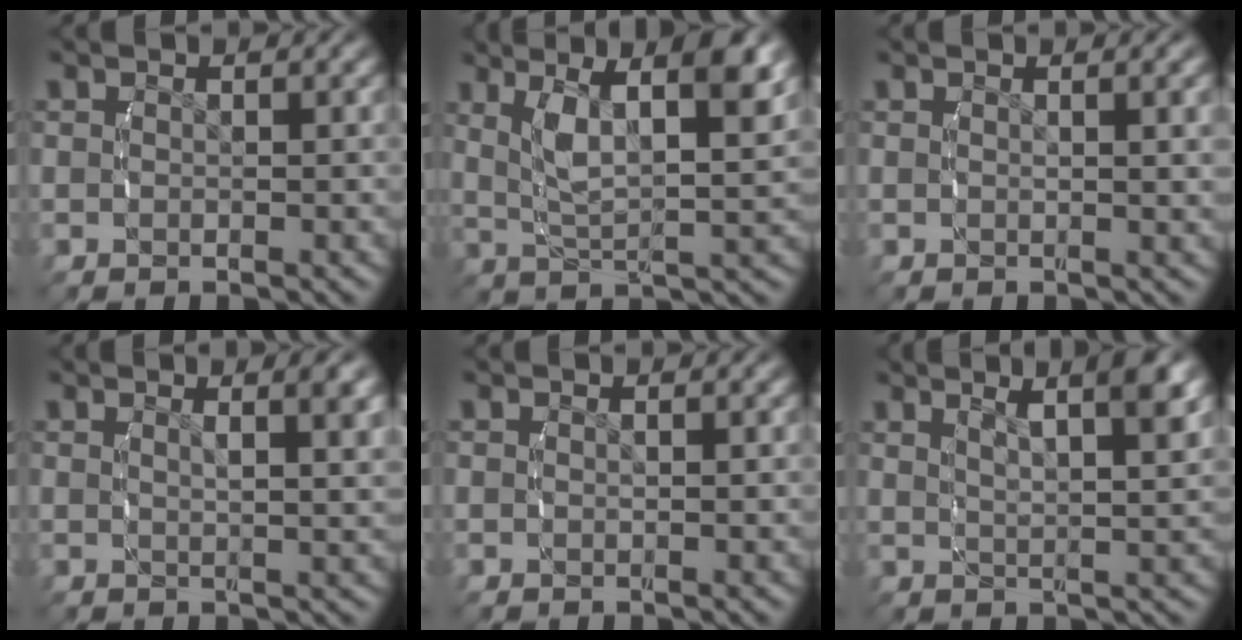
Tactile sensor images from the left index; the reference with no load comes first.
{"total": 8.2, "force": [2.3, 3.4, 7.1], "torque": [-0.116, 0.004, 0.040]}
{"total": 1.2, "force": [0.6, -0.3, 1.0], "torque": [-0.012, -0.002, 0.014]}
{"total": 2.9, "force": [1.5, -0.2, 2.5], "torque": [-0.025, -0.001, 0.030]}
{"total": 0.0}
{"total": 6.5, "force": [3.1, 1.7, 5.4], "torque": [-0.063, 0.010, 0.051]}